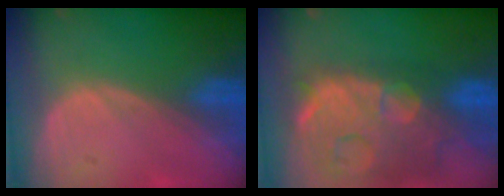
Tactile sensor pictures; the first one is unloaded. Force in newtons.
{"total": 14.9, "press": 12.0, "slide": 8.9}